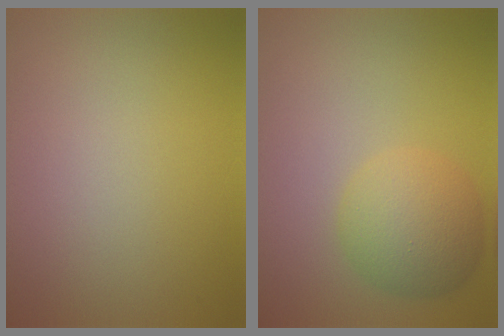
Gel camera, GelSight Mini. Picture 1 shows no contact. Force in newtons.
{"total": 4.5, "press": 4.5, "slide": 0.2}